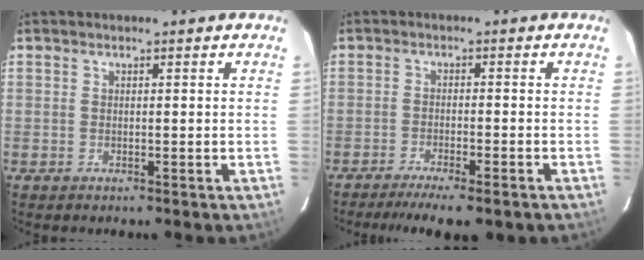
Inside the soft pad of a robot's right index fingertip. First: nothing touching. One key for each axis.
{"total": 9.5, "fx": -7.5, "fy": 1.6, "fz": 5.6, "tx": -0.121, "ty": -0.029, "tz": -0.116}